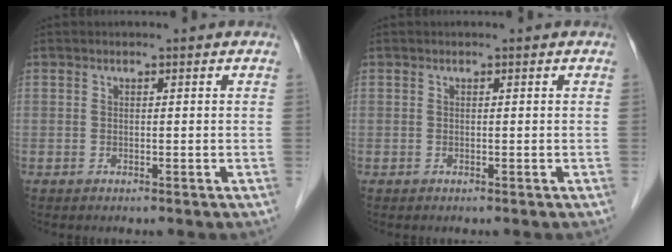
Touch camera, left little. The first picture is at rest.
{"total": 0.0}